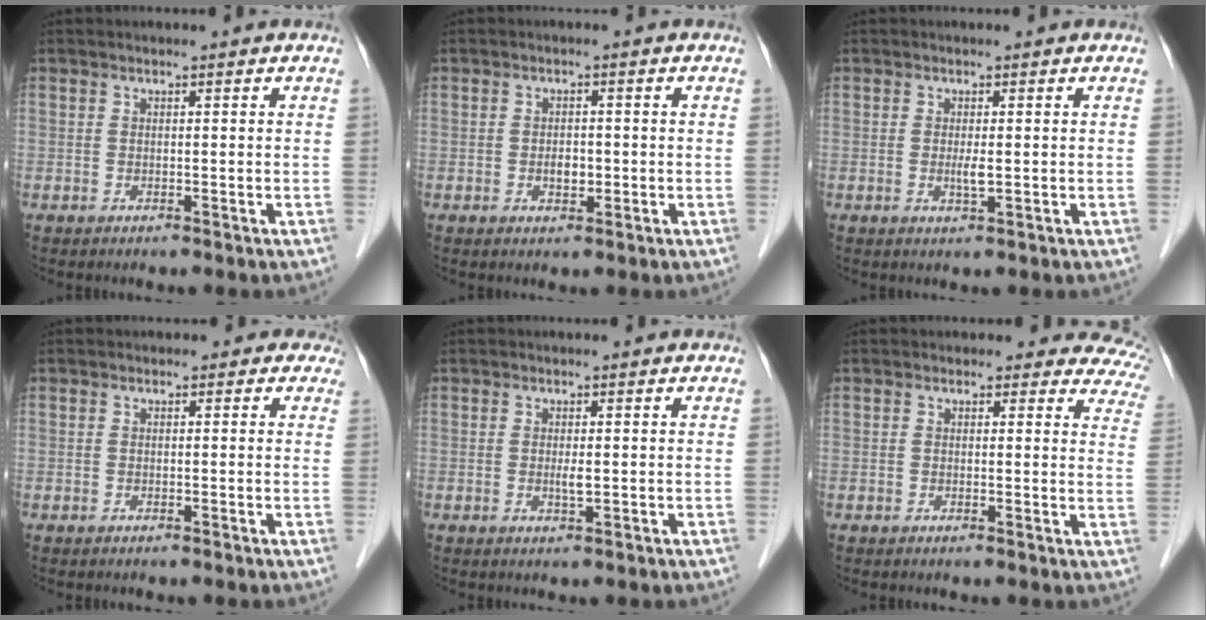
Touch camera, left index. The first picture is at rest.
{"total": 2.2, "force": [-0.7, 1.3, 1.7], "torque": [-0.028, -0.002, -0.009]}
{"total": 1.7, "force": [-0.3, 0.2, 1.7], "torque": [-0.036, -0.008, -0.004]}
{"total": 1.3, "force": [0.6, 1.1, 0.2], "torque": [0.012, -0.005, -0.012]}
{"total": 1.5, "force": [-0.2, 0.2, 1.5], "torque": [-0.028, -0.007, -0.003]}
{"total": 9.5, "force": [8.4, 4.0, 1.4], "torque": [0.038, -0.031, 0.043]}